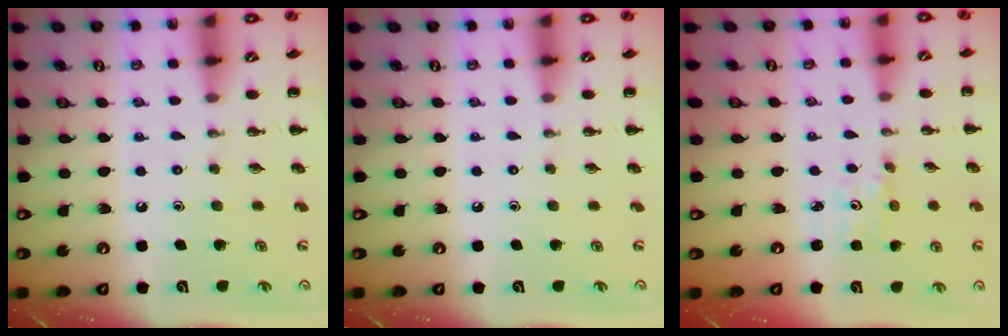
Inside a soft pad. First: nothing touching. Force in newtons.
{"total": 0.0}
{"total": 1.6, "press": 1.6, "slide": 0.2}